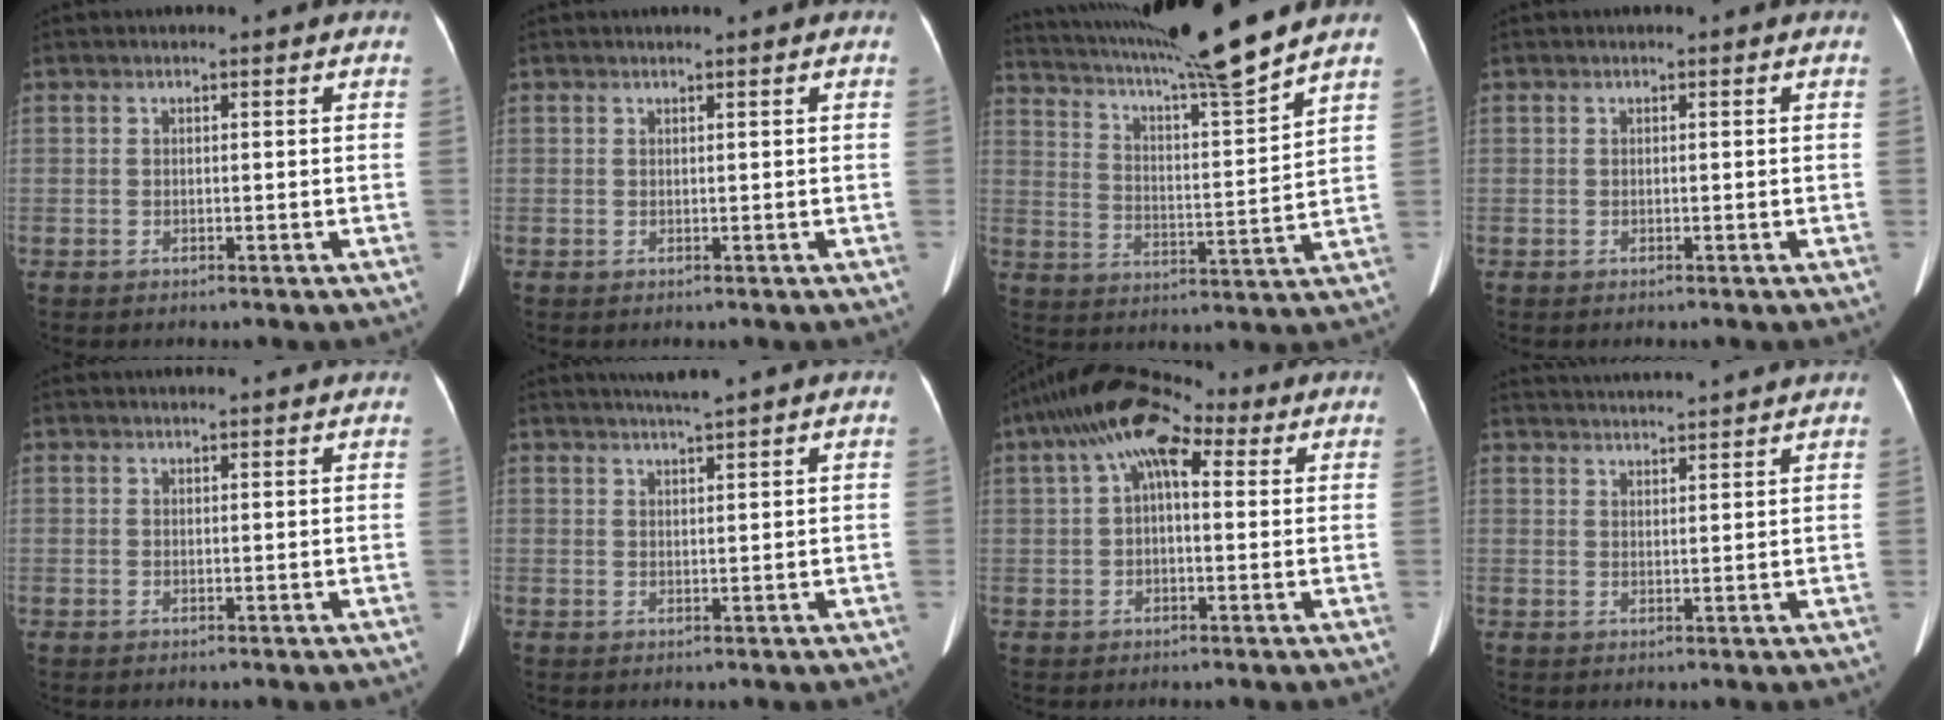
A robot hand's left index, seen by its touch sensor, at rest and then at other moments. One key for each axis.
{"total": 0.0}
{"total": 16.5, "fx": 14.5, "fy": -1.9, "fz": 7.7, "tx": -0.143, "ty": -0.026, "tz": 0.227}
{"total": 0.0}
{"total": 3.7, "fx": 3.5, "fy": 0.2, "fz": 1.1, "tx": -0.013, "ty": 0.019, "tz": 0.037}
{"total": 3.6, "fx": 3.1, "fy": -0.6, "fz": 1.8, "tx": -0.026, "ty": 0.013, "tz": 0.053}
{"total": 9.9, "fx": 4.1, "fy": 4.3, "fz": 7.9, "tx": -0.142, "ty": 0.060, "tz": 0.064}
{"total": 10.0, "fx": 9.5, "fy": 0.2, "fz": 2.9, "tx": -0.050, "ty": 0.030, "tz": 0.129}